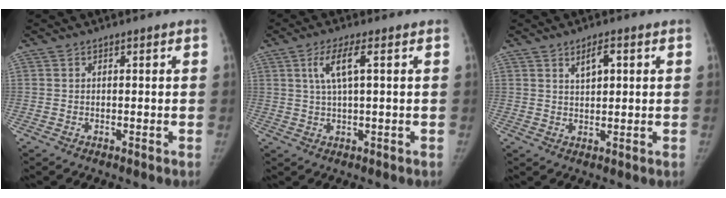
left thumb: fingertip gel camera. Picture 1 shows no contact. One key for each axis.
{"total": 5.2, "fx": 1.6, "fy": 1.0, "fz": 4.8, "tx": -0.110, "ty": 0.007, "tz": 0.034}
{"total": 3.6, "fx": 1.6, "fy": 1.5, "fz": 2.8, "tx": -0.041, "ty": -0.004, "tz": 0.028}